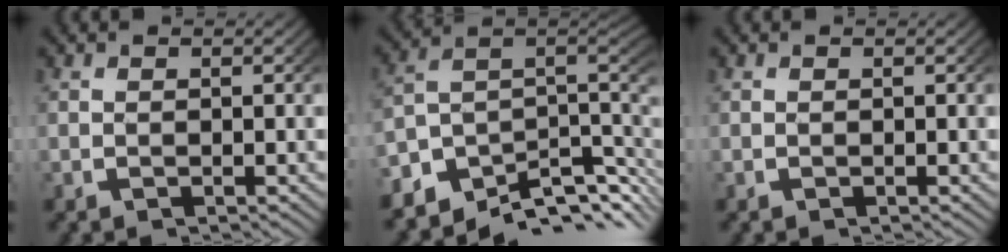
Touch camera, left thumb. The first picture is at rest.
{"total": 11.5, "force": [-3.9, 7.5, 7.9], "torque": [-0.140, -0.023, -0.058]}
{"total": 0.0}